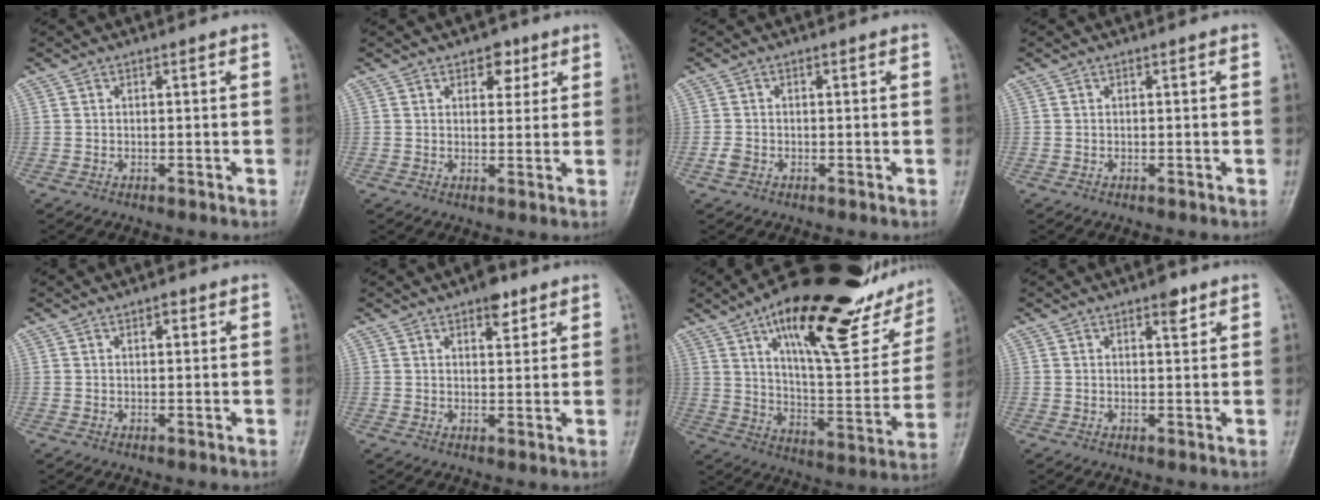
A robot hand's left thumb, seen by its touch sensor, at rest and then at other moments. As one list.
[{"total": 4.1, "force": [2.3, 2.7, 2.2], "torque": [-0.002, -0.008, 0.029]}, {"total": 1.6, "force": [-0.6, 1.2, 0.8], "torque": [-0.016, 0.001, -0.015]}, {"total": 0.0}, {"total": 1.6, "force": [0.8, 0.8, 1.1], "torque": [-0.011, -0.001, 0.010]}, {"total": 4.4, "force": [2.8, 2.0, 2.7], "torque": [-0.022, -0.013, 0.039]}, {"total": 31.2, "force": [17.6, 10.8, 23.5], "torque": [-0.302, -0.034, 0.268]}, {"total": 2.7, "force": [1.7, 1.1, 1.8], "torque": [-0.018, -0.008, 0.023]}]